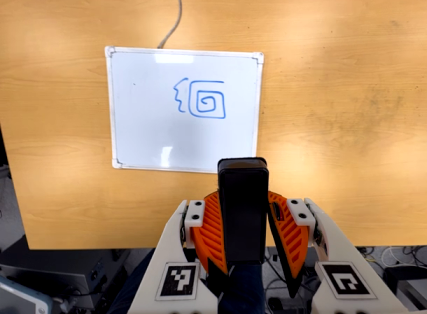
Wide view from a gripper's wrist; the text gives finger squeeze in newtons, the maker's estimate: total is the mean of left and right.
{"total": 6.9, "left": 6.3, "right": 7.4}